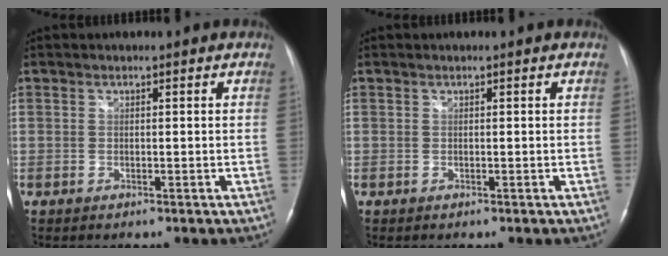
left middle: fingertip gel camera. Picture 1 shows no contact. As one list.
[{"total": 0.0}]